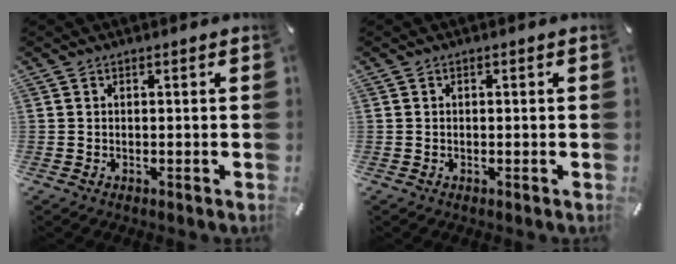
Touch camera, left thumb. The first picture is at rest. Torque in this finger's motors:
{"motor_torque": [0.07, 0.04, 0.00, -0.11, 0.02]}